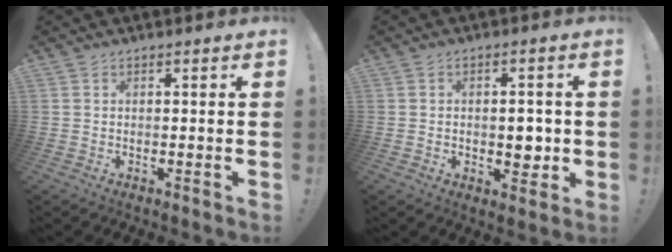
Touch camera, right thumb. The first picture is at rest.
{"total": 5.0, "force": [-0.6, 3.9, 3.0], "torque": [-0.039, 0.007, -0.009]}